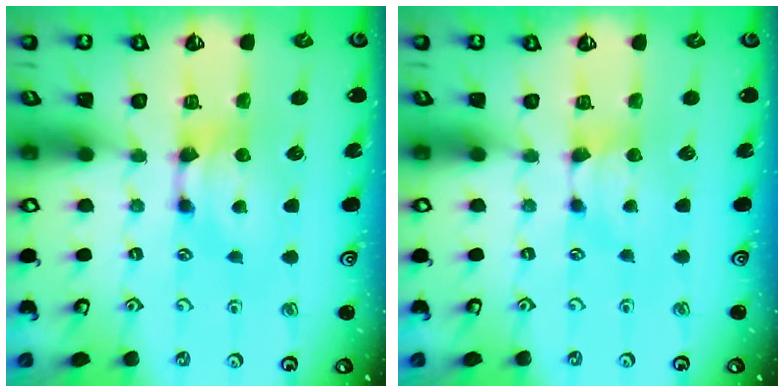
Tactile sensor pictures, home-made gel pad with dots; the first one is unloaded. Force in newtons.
{"total": 1.0, "press": 0.9, "slide": 0.3}